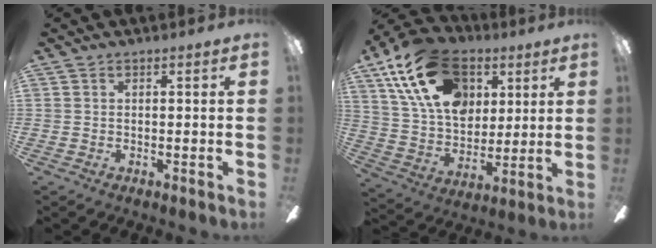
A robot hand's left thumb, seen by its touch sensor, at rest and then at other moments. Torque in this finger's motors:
{"motor_torque": [0.59, 0.62, 1.38, -1.38, 0.24]}